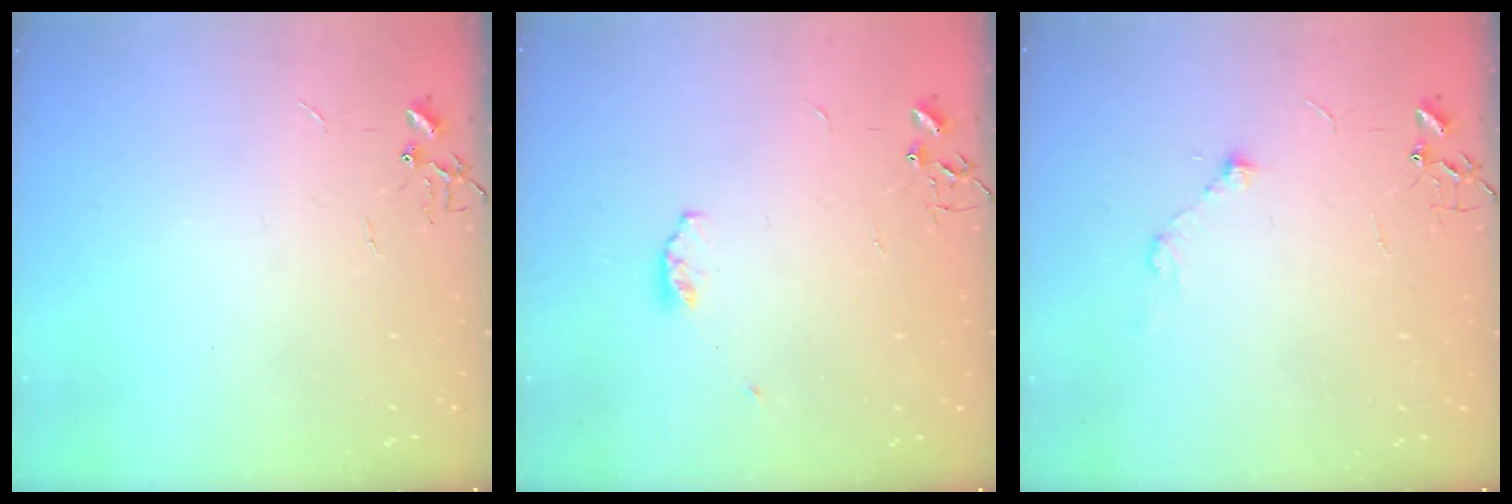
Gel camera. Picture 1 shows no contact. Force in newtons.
{"total": 3.6, "press": 3.5, "slide": 0.8}
{"total": 6.0, "press": 5.8, "slide": 1.2}